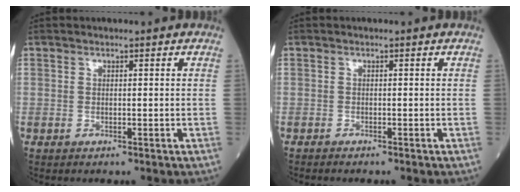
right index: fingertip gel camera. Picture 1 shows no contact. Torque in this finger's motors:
{"motor_torque": [0.13, -0.04, -0.10, -0.04]}